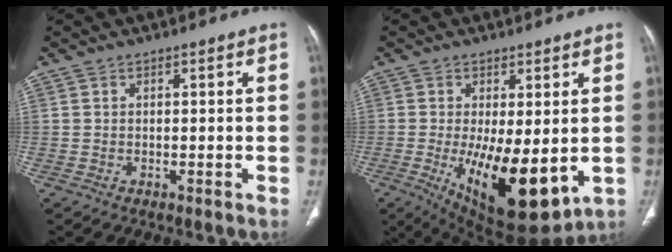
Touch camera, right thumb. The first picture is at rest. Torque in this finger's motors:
{"motor_torque": [2.19, 2.27, 0.29, 0.02, 0.48]}